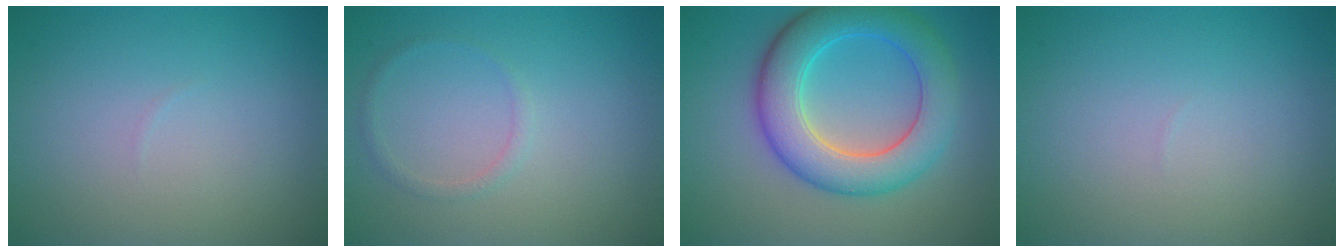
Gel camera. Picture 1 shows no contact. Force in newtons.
{"total": 1.0, "press": 1.0, "slide": 0.0}
{"total": 7.5, "press": 7.5, "slide": 0.3}
{"total": 0.0}